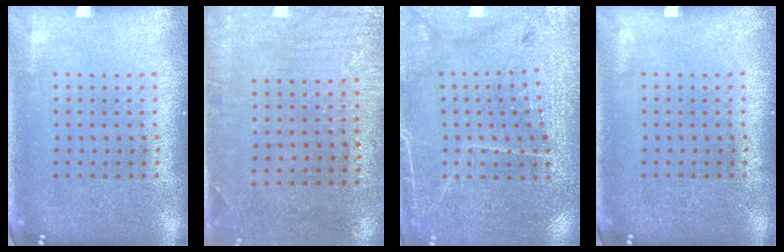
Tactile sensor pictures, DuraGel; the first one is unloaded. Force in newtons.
{"total": 2.9, "press": 2.3, "slide": 1.7}
{"total": 3.0, "press": 2.9, "slide": 0.4}
{"total": 0.0}